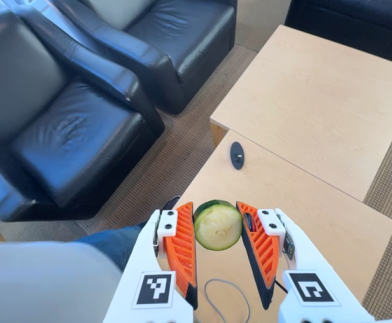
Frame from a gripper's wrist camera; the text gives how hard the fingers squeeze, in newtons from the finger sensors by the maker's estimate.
{"total": 10.3, "left": 10.0, "right": 10.6}